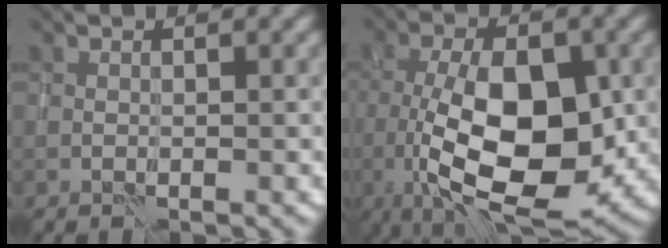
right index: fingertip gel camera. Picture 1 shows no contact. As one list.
[{"total": 12.5, "force": [-2.3, 5.6, 10.9], "torque": [-0.183, -0.009, -0.040]}]